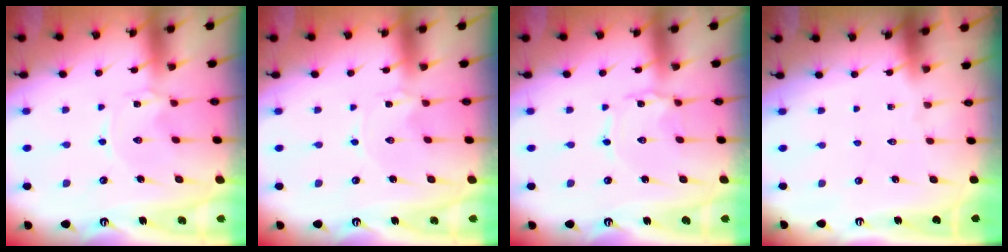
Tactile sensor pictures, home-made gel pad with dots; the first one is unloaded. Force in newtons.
{"total": 0.0}
{"total": 1.5, "press": 1.5, "slide": 0.1}
{"total": 0.0}